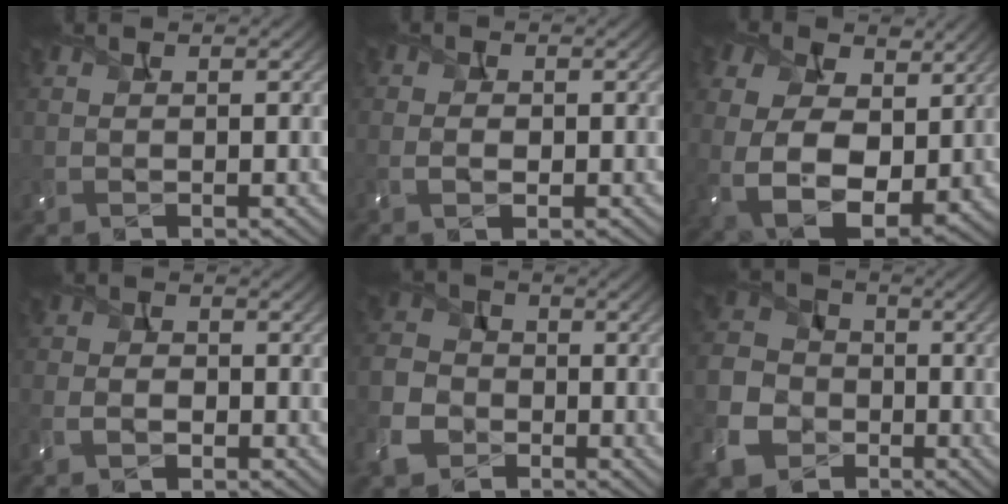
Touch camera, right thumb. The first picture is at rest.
{"total": 2.1, "force": [-0.7, 0.9, 1.7], "torque": [-0.034, -0.003, -0.011]}
{"total": 12.9, "force": [1.4, 8.8, 9.3], "torque": [-0.218, -0.018, 0.033]}
{"total": 3.2, "force": [-1.8, 1.7, 2.1], "torque": [-0.034, 0.001, -0.036]}
{"total": 7.0, "force": [-3.9, 5.1, 2.9], "torque": [-0.092, -0.011, -0.093]}
{"total": 10.0, "force": [-4.7, 7.7, 4.4], "torque": [-0.133, -0.030, -0.099]}